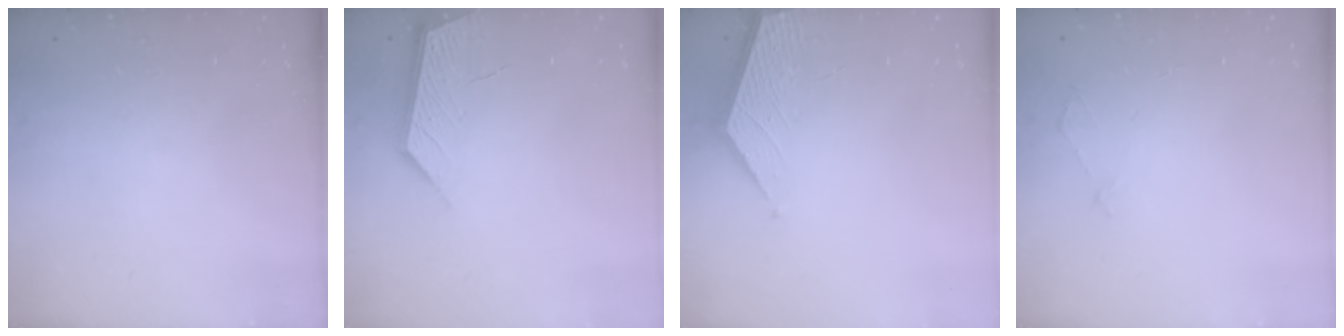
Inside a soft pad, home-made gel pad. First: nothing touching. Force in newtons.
{"total": 4.3, "press": 4.2, "slide": 0.5}
{"total": 2.1, "press": 2.1, "slide": 0.2}
{"total": 3.0, "press": 3.0, "slide": 0.4}